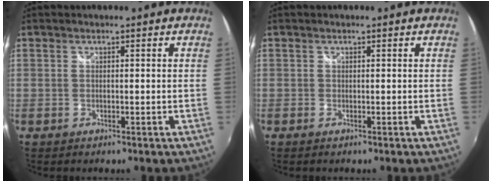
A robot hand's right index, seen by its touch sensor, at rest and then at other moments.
{"total": 0.0}